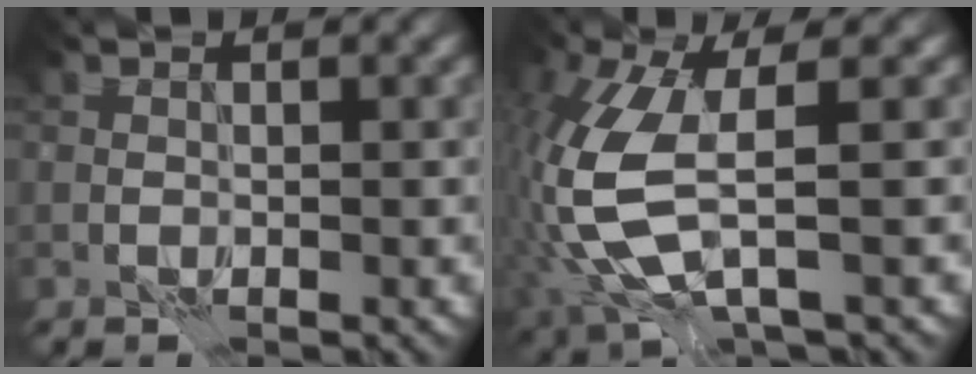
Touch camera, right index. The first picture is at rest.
{"total": 8.9, "force": [-0.4, 3.9, 8.0], "torque": [-0.211, -0.018, -0.004]}